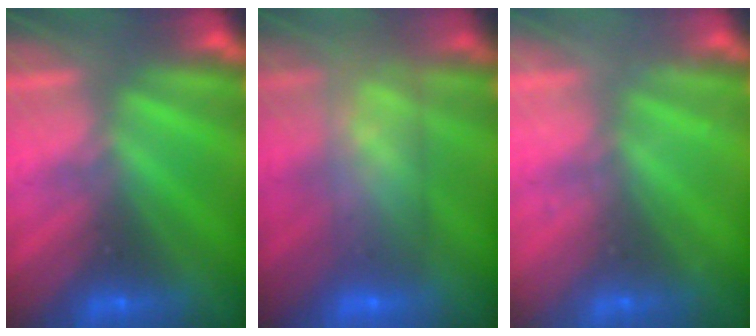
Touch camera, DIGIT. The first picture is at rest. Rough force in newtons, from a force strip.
{"total": 5.9}
{"total": 2.2}